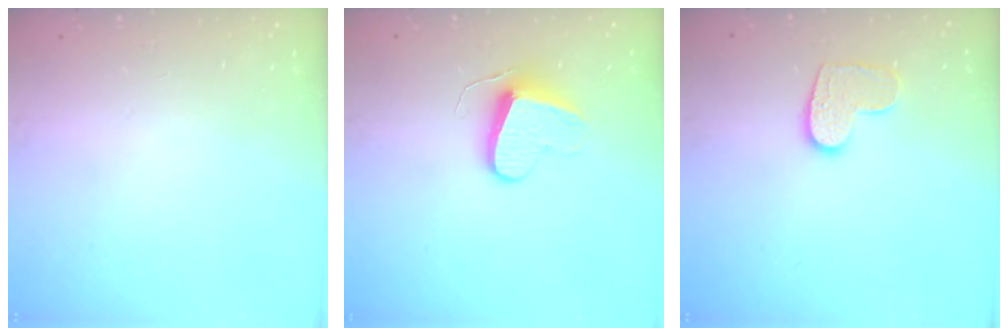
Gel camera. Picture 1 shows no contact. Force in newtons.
{"total": 9.4, "press": 9.4, "slide": 0.9}
{"total": 8.9, "press": 8.9, "slide": 0.5}